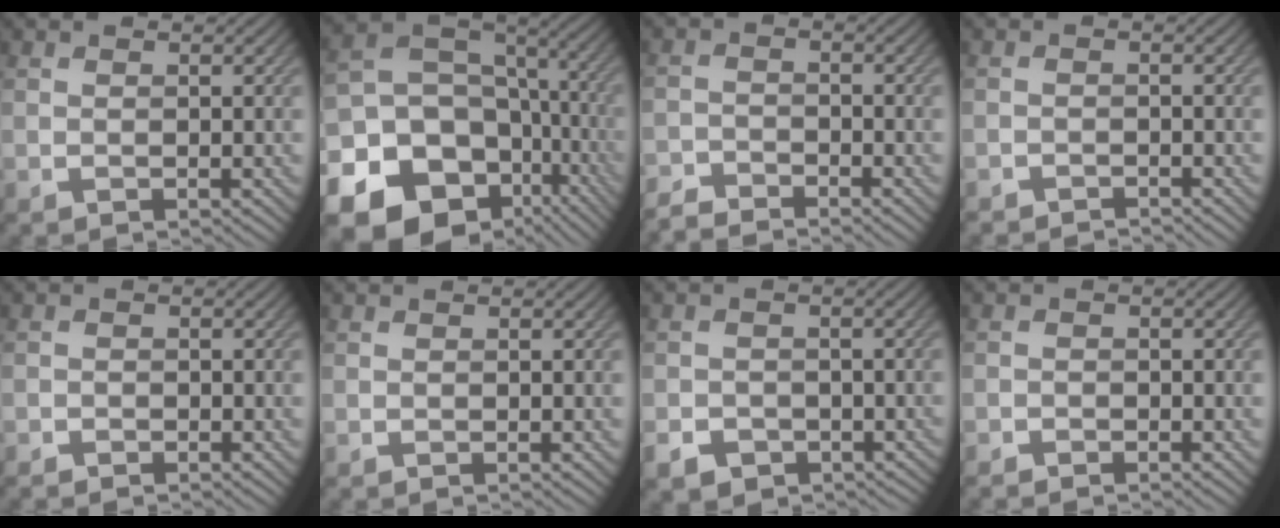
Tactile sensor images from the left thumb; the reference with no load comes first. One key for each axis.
{"total": 22.8, "fx": -10.7, "fy": 17.8, "fz": 9.4, "tx": -0.210, "ty": -0.062, "tz": -0.155}
{"total": 3.6, "fx": -3.5, "fy": 0.6, "fz": 0.6, "tx": -0.018, "ty": -0.004, "tz": -0.075}
{"total": 1.8, "fx": -1.8, "fy": 0.3, "fz": 0.1, "tx": 0.001, "ty": -0.002, "tz": -0.034}
{"total": 1.1, "fx": -1.0, "fy": 0.5, "fz": 0.1, "tx": -0.002, "ty": -0.001, "tz": -0.020}
{"total": 0.0}
{"total": 4.4, "fx": -2.6, "fy": 3.3, "fz": 1.5, "tx": -0.025, "ty": -0.009, "tz": -0.039}
{"total": 1.4, "fx": -1.3, "fy": 0.6, "fz": 0.2, "tx": -0.003, "ty": -0.001, "tz": -0.026}